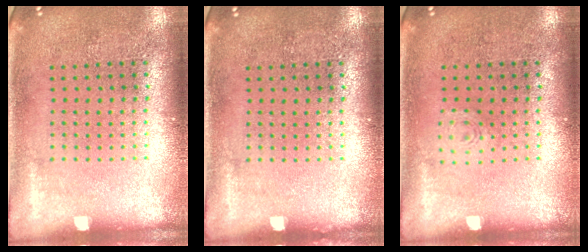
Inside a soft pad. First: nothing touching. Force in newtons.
{"total": 0.0}
{"total": 0.6, "press": 0.6, "slide": 0.2}